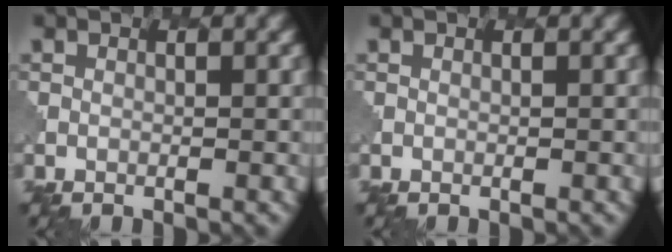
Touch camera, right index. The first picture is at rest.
{"total": 0.0}